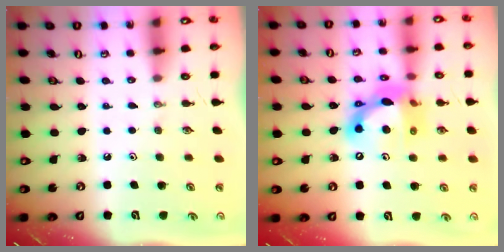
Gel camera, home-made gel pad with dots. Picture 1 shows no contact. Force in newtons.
{"total": 14.5, "press": 14.5, "slide": 0.8}